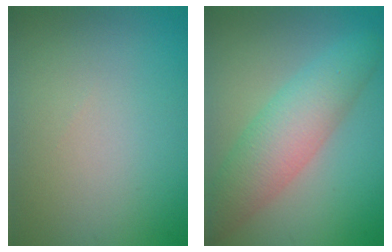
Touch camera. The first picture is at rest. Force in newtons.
{"total": 5.8, "press": 5.8, "slide": 0.2}